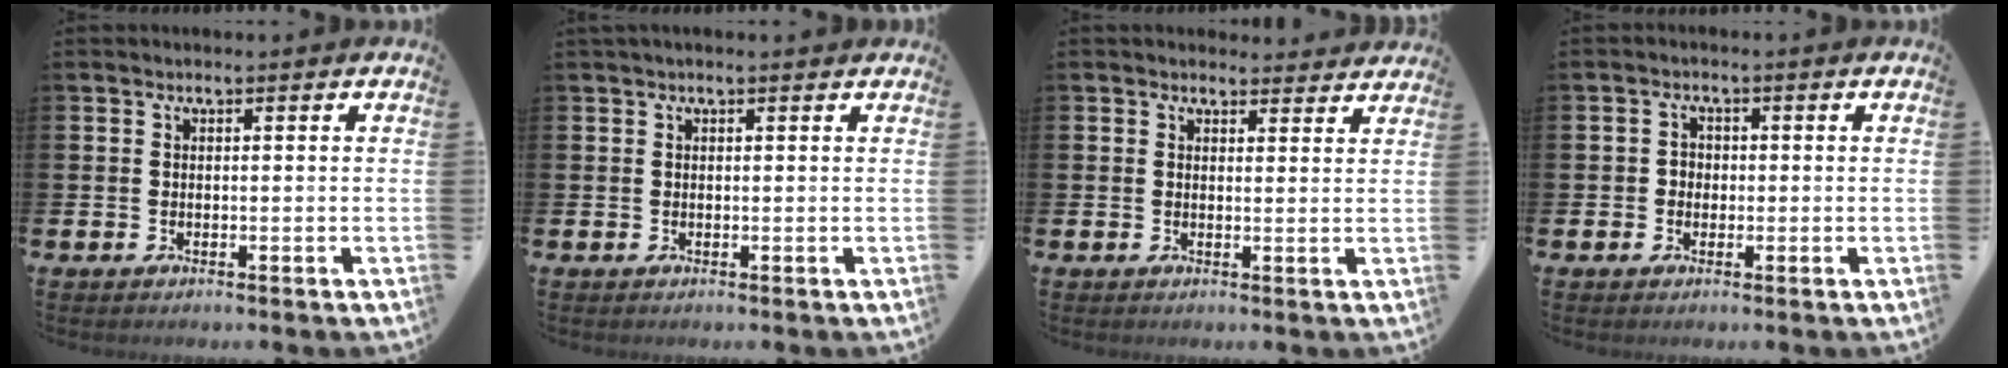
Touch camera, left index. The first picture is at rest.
{"total": 0.6, "force": [0.4, 0.0, 0.4], "torque": [-0.005, 0.001, 0.007]}
{"total": 2.3, "force": [2.2, 0.7, -0.1], "torque": [0.004, -0.011, 0.040]}
{"total": 1.7, "force": [-0.2, 1.6, 0.4], "torque": [0.002, 0.003, -0.011]}